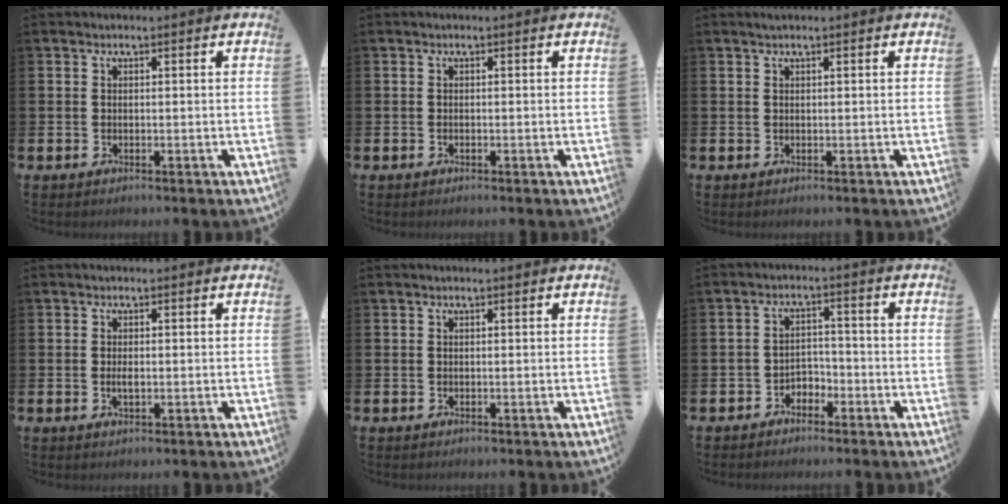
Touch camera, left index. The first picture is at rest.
{"total": 0.0}
{"total": 0.7, "force": [0.5, 0.0, 0.5], "torque": [-0.003, 0.000, 0.007]}
{"total": 1.2, "force": [0.0, 0.5, 1.1], "torque": [-0.023, 0.003, -0.001]}
{"total": 0.0}
{"total": 2.6, "force": [-2.2, 1.3, 0.2], "torque": [-0.013, 0.006, -0.050]}